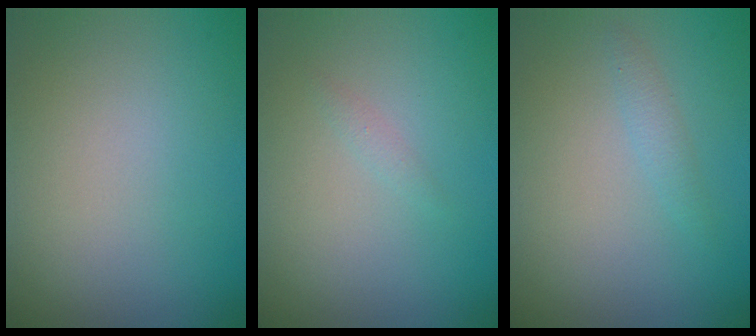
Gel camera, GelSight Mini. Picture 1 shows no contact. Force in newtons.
{"total": 0.5, "press": 0.5, "slide": 0.0}
{"total": 1.0, "press": 1.0, "slide": 0.0}